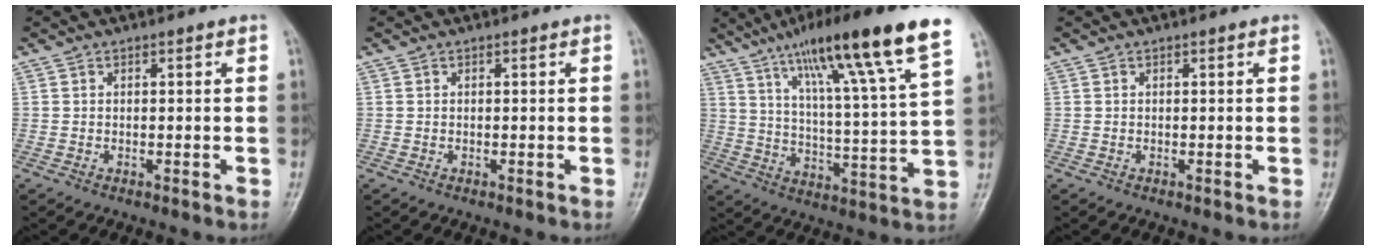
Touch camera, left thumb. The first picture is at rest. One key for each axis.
{"total": 0.0}
{"total": 21.1, "fx": 13.2, "fy": 1.8, "fz": 16.3, "tx": -0.245, "ty": -0.038, "tz": 0.208}
{"total": 0.0}